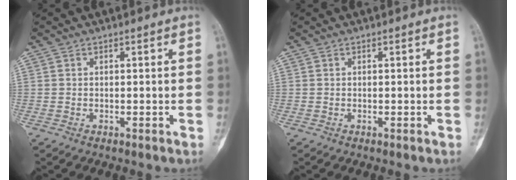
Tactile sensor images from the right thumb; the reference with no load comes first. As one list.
[{"total": 0.0}]